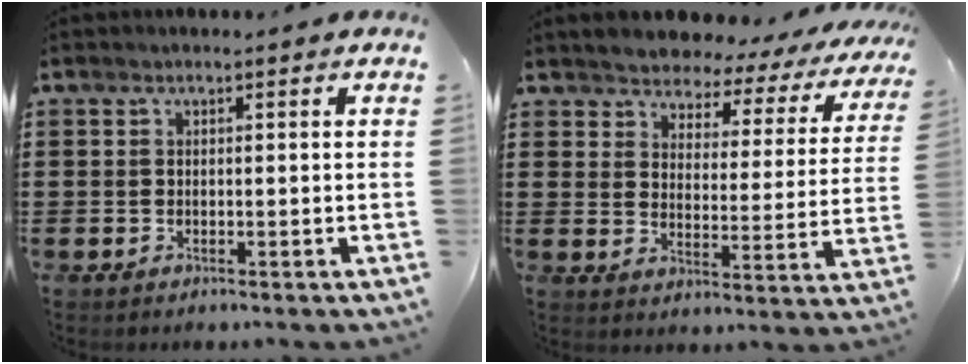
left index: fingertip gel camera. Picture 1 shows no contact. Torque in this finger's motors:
{"motor_torque": [2.14, 0.00, 1.05, 0.06]}